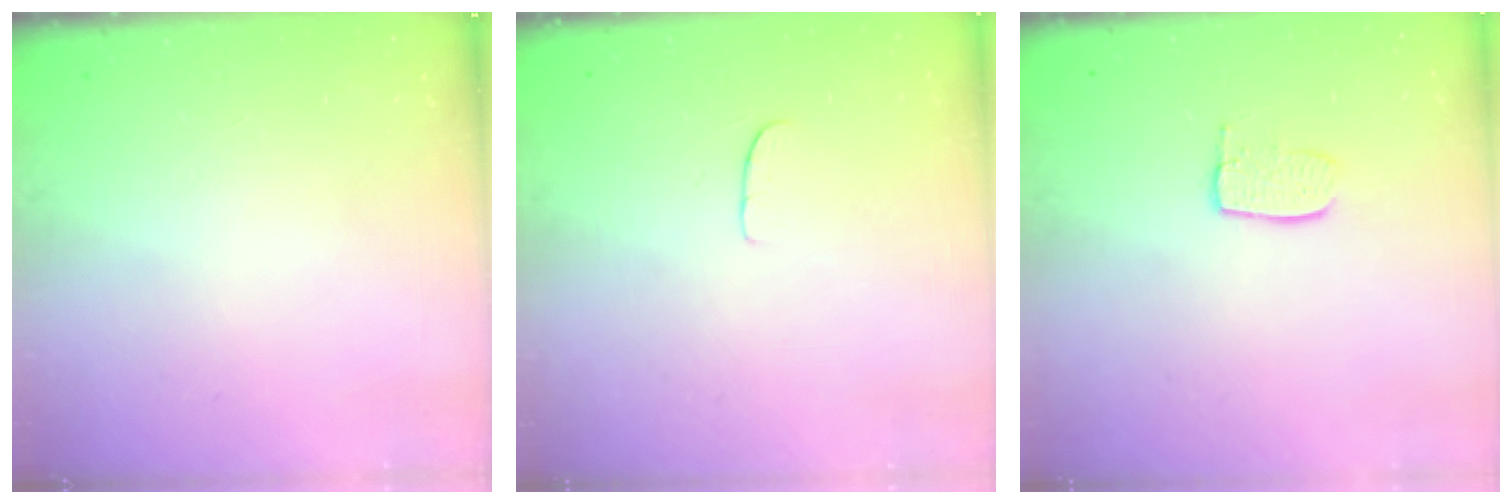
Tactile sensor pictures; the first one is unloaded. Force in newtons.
{"total": 5.4, "press": 5.4, "slide": 0.4}
{"total": 6.3, "press": 6.3, "slide": 0.4}